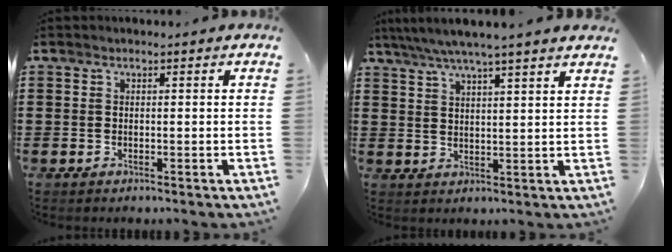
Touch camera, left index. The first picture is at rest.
{"total": 4.7, "force": [4.0, -0.4, 2.4], "torque": [-0.060, -0.016, 0.069]}